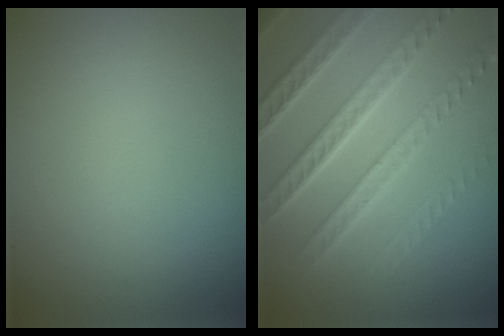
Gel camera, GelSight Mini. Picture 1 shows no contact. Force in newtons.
{"total": 8.1, "press": 5.8, "slide": 5.7}